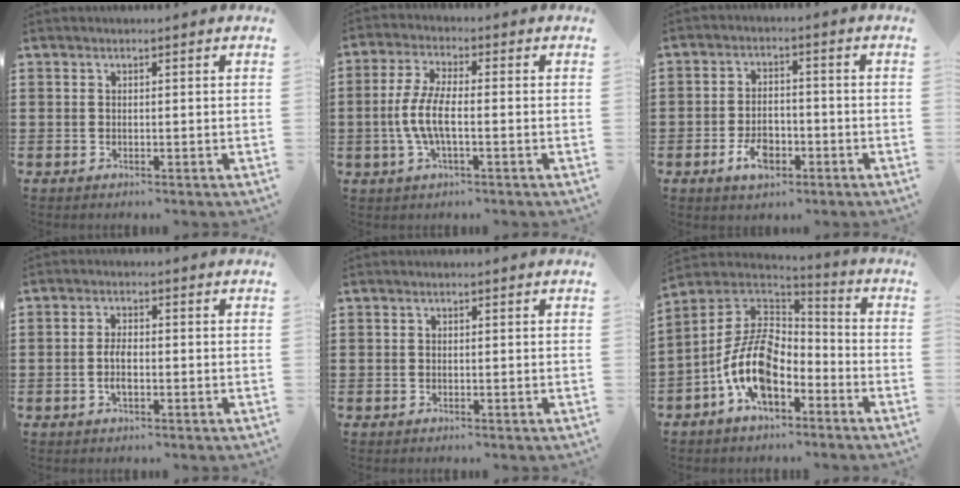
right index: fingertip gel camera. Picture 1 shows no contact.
{"total": 6.4, "force": [-1.5, 2.1, 5.9], "torque": [-0.137, -0.006, -0.037]}
{"total": 6.0, "force": [-2.5, 3.2, 4.5], "torque": [-0.093, -0.001, -0.053]}
{"total": 3.3, "force": [-0.7, 1.3, 3.0], "torque": [-0.071, -0.002, -0.017]}
{"total": 0.0}
{"total": 12.6, "force": [-4.7, 6.9, 9.4], "torque": [-0.223, 0.003, -0.097]}